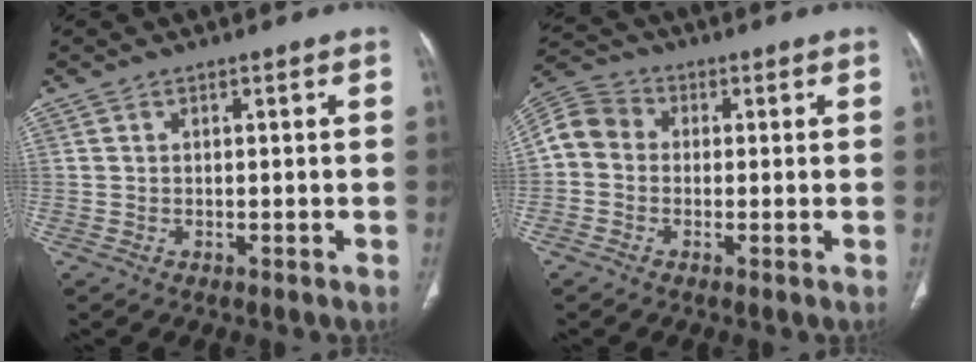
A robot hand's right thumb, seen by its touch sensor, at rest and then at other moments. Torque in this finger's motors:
{"motor_torque": [1.18, 1.01, 0.42, -0.55, 0.04]}